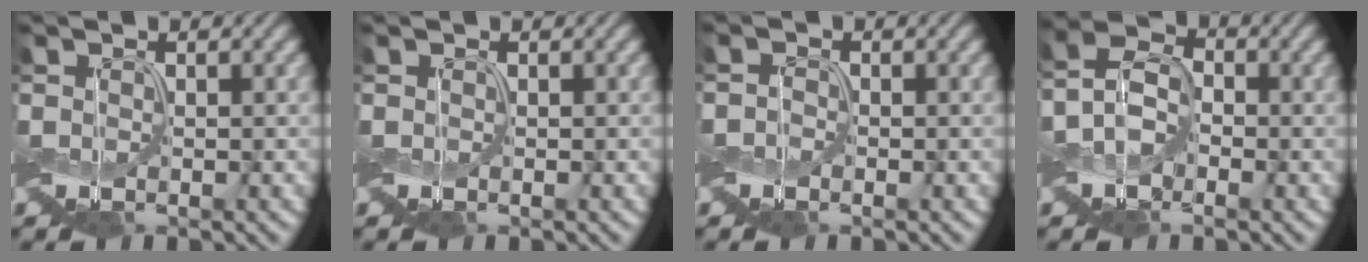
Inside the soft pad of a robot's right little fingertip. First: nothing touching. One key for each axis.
{"total": 0.0}
{"total": 0.8, "fx": -0.4, "fy": 0.6, "fz": 0.1, "tx": -0.004, "ty": 0.002, "tz": -0.014}
{"total": 4.1, "fx": -0.8, "fy": 2.8, "fz": 2.8, "tx": -0.063, "ty": 0.010, "tz": -0.022}